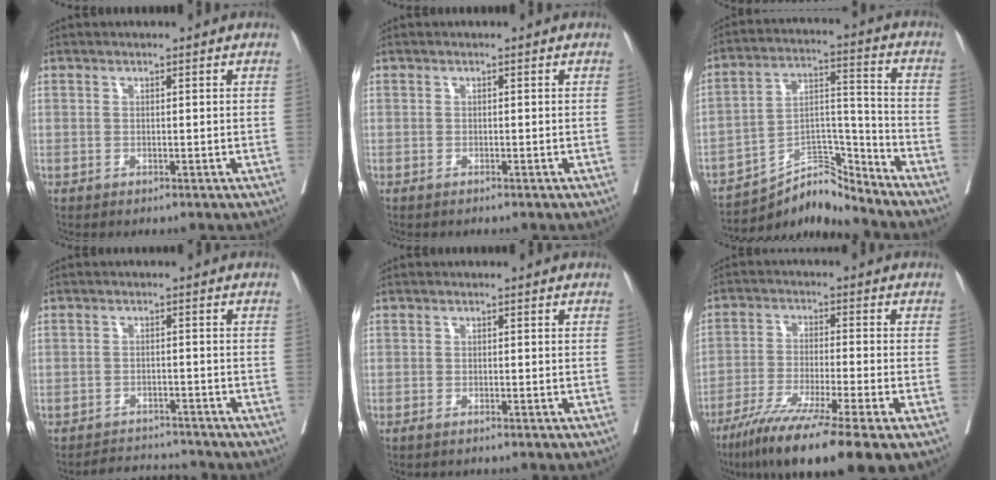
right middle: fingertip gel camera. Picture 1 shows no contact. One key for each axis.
{"total": 0.0}
{"total": 8.5, "fx": -8.5, "fy": 0.4, "fz": 0.2, "tx": 0.001, "ty": 0.051, "tz": -0.153}
{"total": 4.6, "fx": -4.5, "fy": 0.5, "fz": -0.4, "tx": 0.002, "ty": -0.001, "tz": -0.072}
{"total": 0.8, "fx": -0.7, "fy": -0.1, "fz": 0.4, "tx": -0.007, "ty": 0.000, "tz": -0.012}
{"total": 14.4, "fx": -9.5, "fy": -0.3, "fz": 10.8, "tx": -0.182, "ty": -0.045, "tz": -0.158}